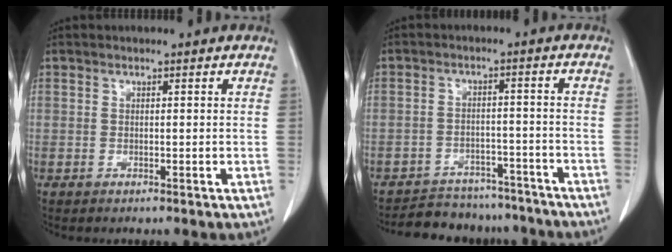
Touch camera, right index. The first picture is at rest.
{"total": 12.0, "force": [-10.9, 4.7, 1.6], "torque": [-0.015, 0.019, -0.140]}